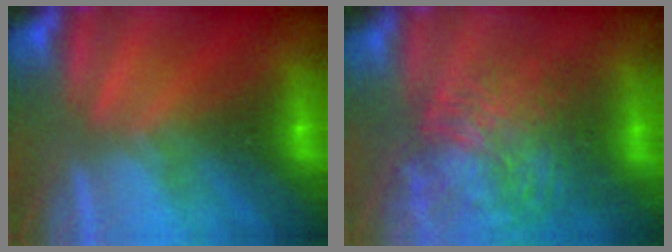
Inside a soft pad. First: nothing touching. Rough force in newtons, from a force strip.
{"total": 11.1}